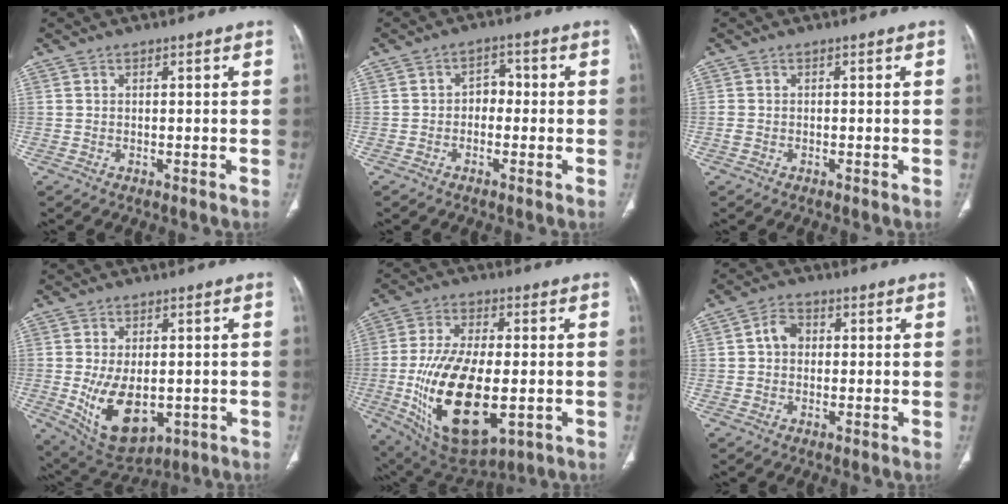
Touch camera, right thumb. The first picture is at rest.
{"total": 3.3, "force": [-0.6, 2.5, 2.1], "torque": [-0.013, 0.019, -0.021]}
{"total": 0.9, "force": [-0.3, 0.7, 0.6], "torque": [-0.017, -0.001, -0.007]}
{"total": 12.2, "force": [-2.2, 7.2, 9.6], "torque": [-0.149, -0.011, -0.012]}
{"total": 21.4, "force": [-4.1, 10.3, 18.3], "torque": [-0.343, -0.011, -0.049]}
{"total": 4.2, "force": [0.4, 3.4, 2.4], "torque": [-0.031, 0.013, -0.001]}